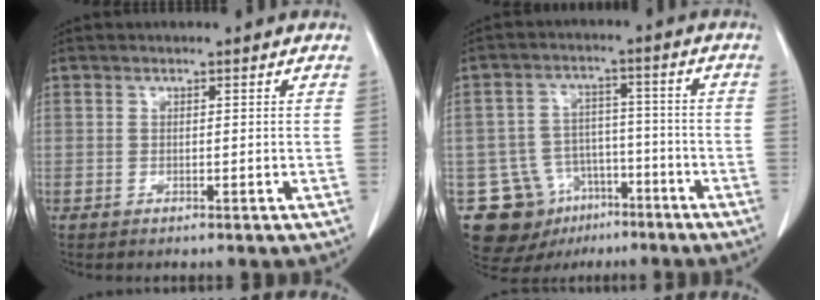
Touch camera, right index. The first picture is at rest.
{"total": 11.8, "force": [-6.6, 9.1, 3.5], "torque": [-0.059, 0.039, -0.095]}